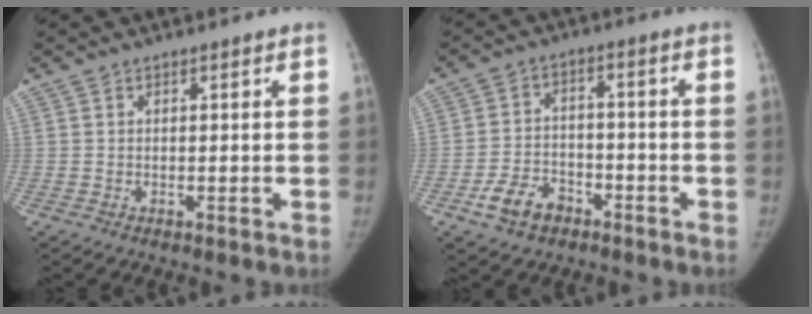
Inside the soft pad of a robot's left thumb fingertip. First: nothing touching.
{"total": 7.7, "force": [-4.5, 5.1, 3.6], "torque": [-0.053, 0.028, -0.078]}